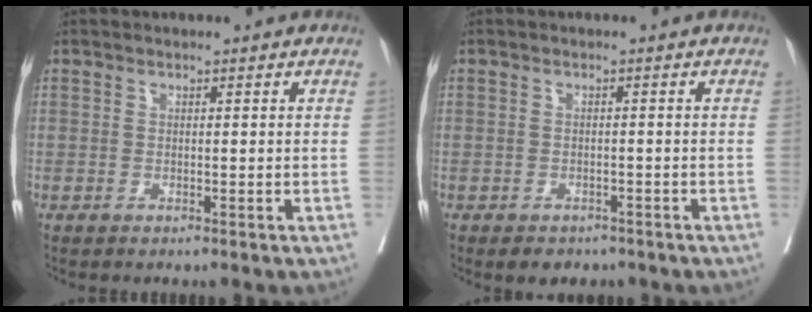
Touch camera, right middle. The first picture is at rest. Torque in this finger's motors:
{"motor_torque": [0.30, -0.18, 0.00, 0.02]}